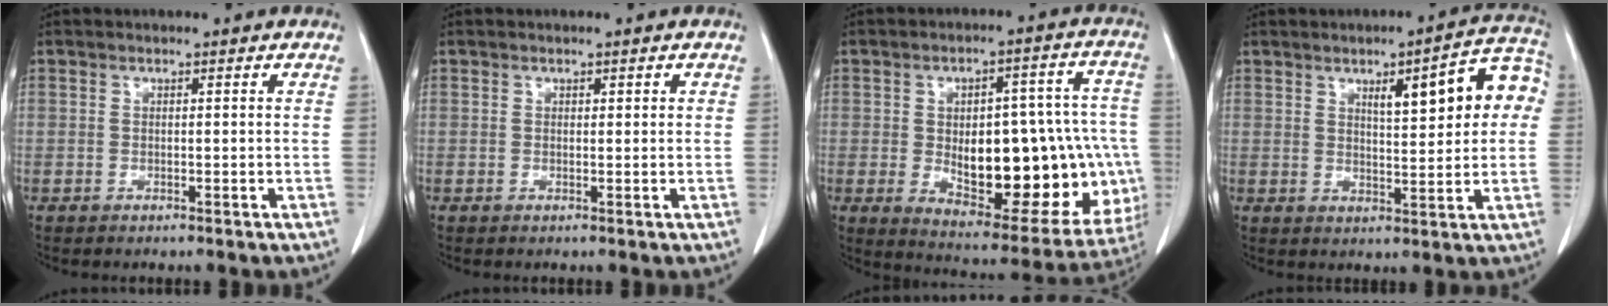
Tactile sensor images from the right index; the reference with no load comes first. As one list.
[{"total": 0.6, "force": [0.3, 0.3, 0.4], "torque": [0.000, 0.001, 0.002]}, {"total": 25.1, "force": [-3.6, 10.2, 22.6], "torque": [-0.250, 0.023, -0.018]}, {"total": 10.9, "force": [2.8, 2.6, 10.2], "torque": [-0.131, 0.029, 0.036]}]